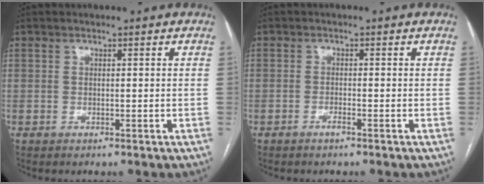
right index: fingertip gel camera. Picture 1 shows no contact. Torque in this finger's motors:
{"motor_torque": [0.34, 0.22, -0.01, 0.01]}